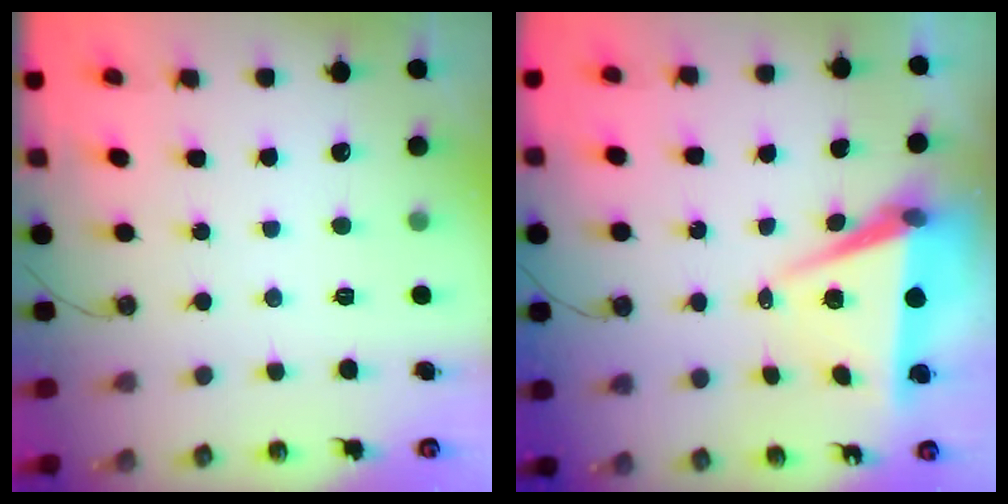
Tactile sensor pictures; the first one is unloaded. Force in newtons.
{"total": 7.1, "press": 5.6, "slide": 4.3}